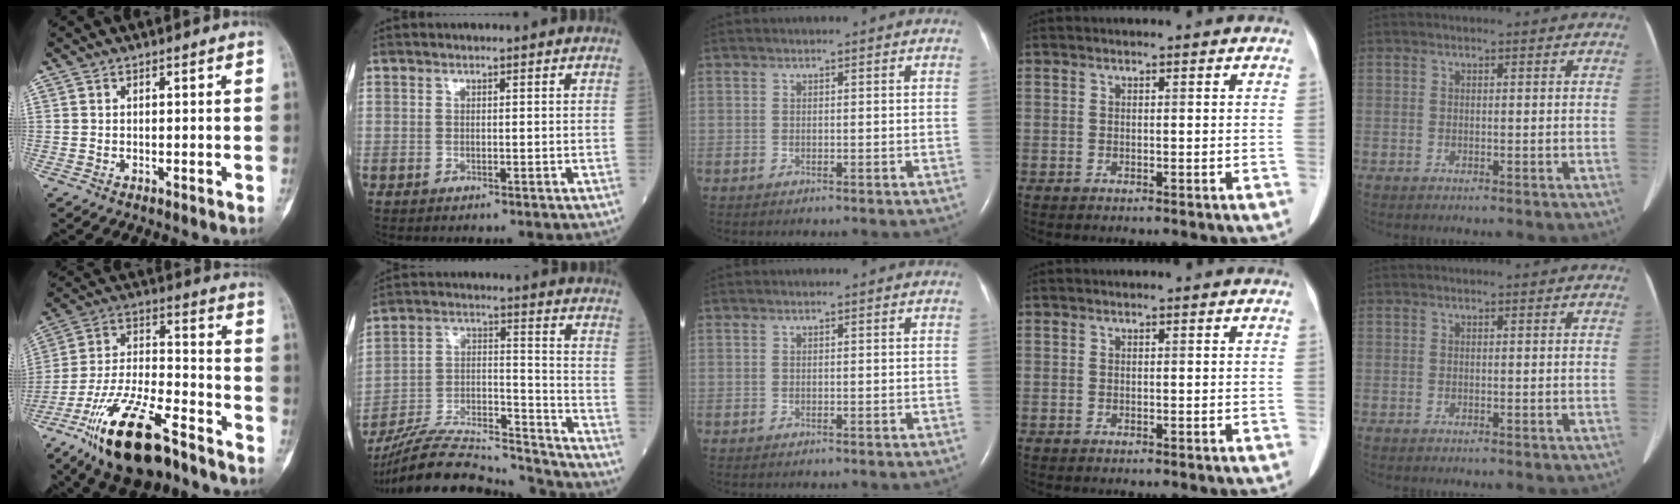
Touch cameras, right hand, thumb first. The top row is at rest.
{"thumb": {"total": 20.2, "force": [-13.1, 7.2, 13.6], "torque": [-0.267, 0.068, -0.235]}, "index": {"total": 21.7, "force": [-20.6, 1.4, 6.6], "torque": [-0.141, 0.005, -0.335]}}